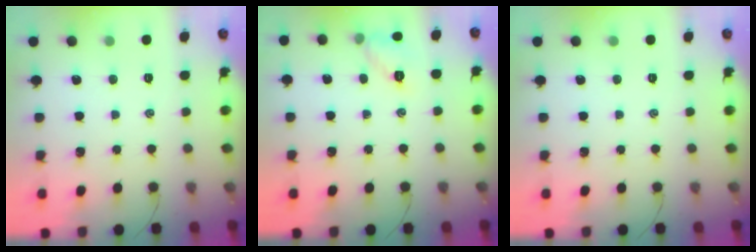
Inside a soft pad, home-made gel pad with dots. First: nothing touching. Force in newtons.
{"total": 7.2, "press": 7.0, "slide": 1.6}
{"total": 0.0}